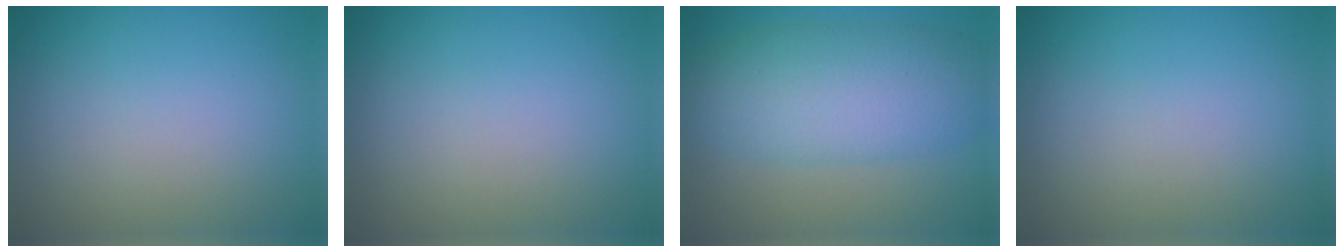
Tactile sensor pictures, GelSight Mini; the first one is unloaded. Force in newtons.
{"total": 0.0}
{"total": 7.4, "press": 7.4, "slide": 0.2}
{"total": 0.0}